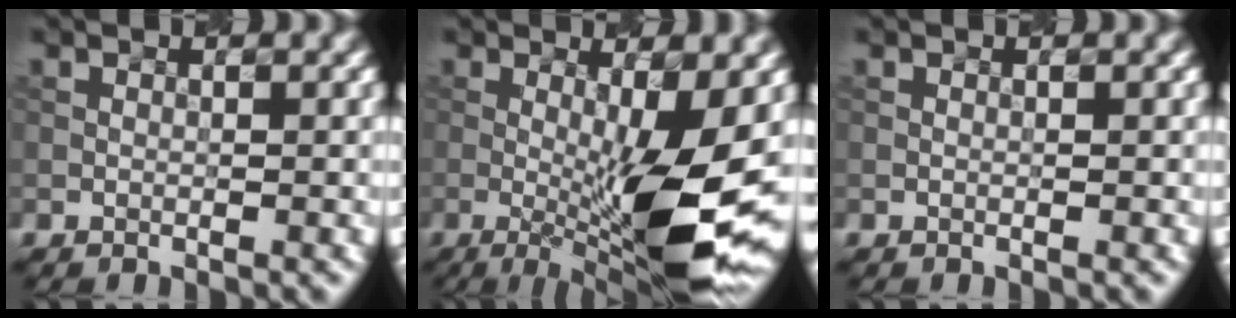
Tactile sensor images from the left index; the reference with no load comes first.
{"total": 10.5, "force": [-1.0, 2.4, 10.2], "torque": [-0.154, -0.024, -0.005]}
{"total": 0.0}